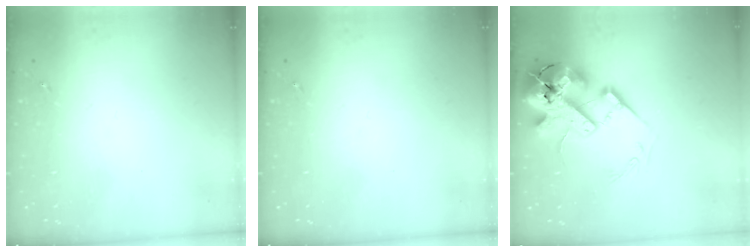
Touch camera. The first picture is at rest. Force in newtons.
{"total": 0.0}
{"total": 23.0, "press": 22.7, "slide": 3.8}